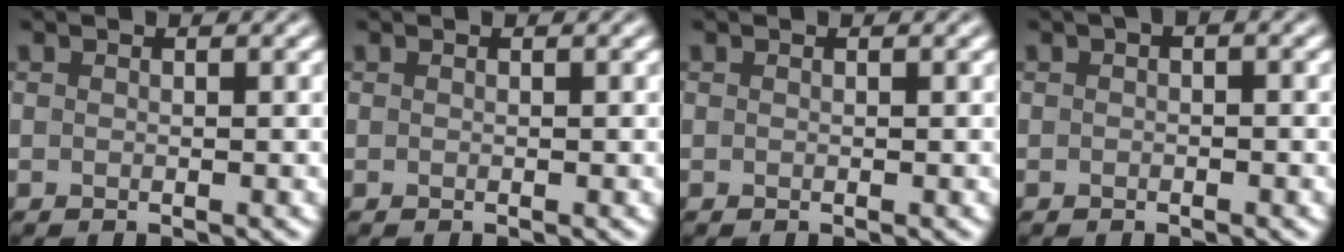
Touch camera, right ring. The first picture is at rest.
{"total": 0.0}
{"total": 0.0}
{"total": 0.8, "force": [0.1, 0.4, 0.7], "torque": [-0.014, 0.006, -0.003]}